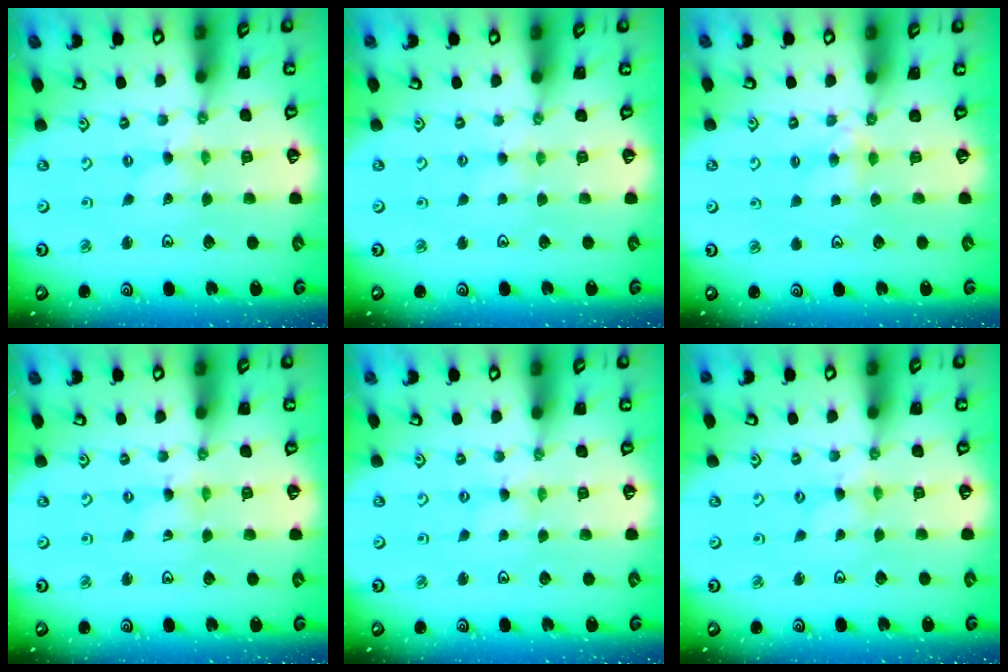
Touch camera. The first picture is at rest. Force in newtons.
{"total": 2.4, "press": 2.4, "slide": 0.4}
{"total": 4.0, "press": 4.0, "slide": 0.7}
{"total": 0.5, "press": 0.5, "slide": 0.2}
{"total": 0.0}
{"total": 0.7, "press": 0.7, "slide": 0.2}